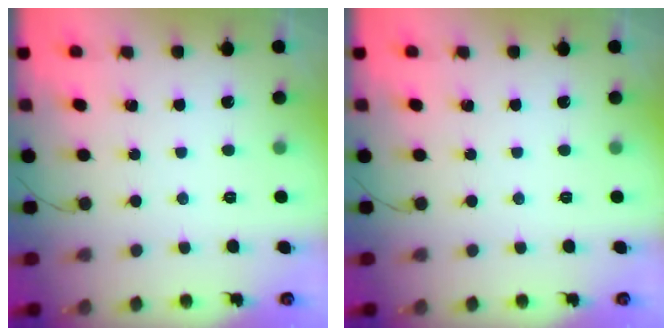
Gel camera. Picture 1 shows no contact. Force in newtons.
{"total": 0.0}